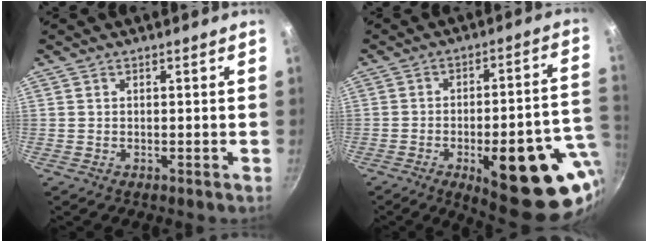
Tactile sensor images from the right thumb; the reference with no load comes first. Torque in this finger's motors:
{"motor_torque": [2.81, 2.20, 1.57, -0.96, 0.46]}